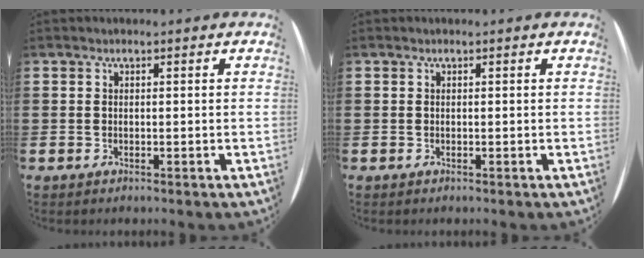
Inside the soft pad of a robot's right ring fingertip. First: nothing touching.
{"total": 0.0}